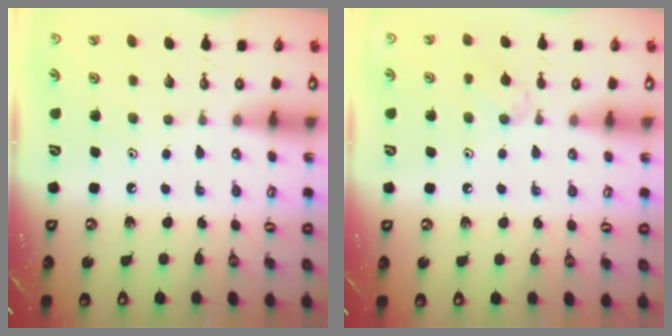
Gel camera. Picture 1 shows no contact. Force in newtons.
{"total": 5.0, "press": 4.9, "slide": 0.9}